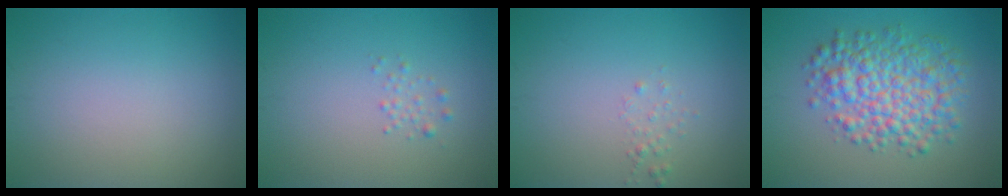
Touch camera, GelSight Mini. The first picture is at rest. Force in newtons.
{"total": 0.8, "press": 0.8, "slide": 0.0}
{"total": 0.7, "press": 0.7, "slide": 0.1}
{"total": 6.7, "press": 6.7, "slide": 0.1}